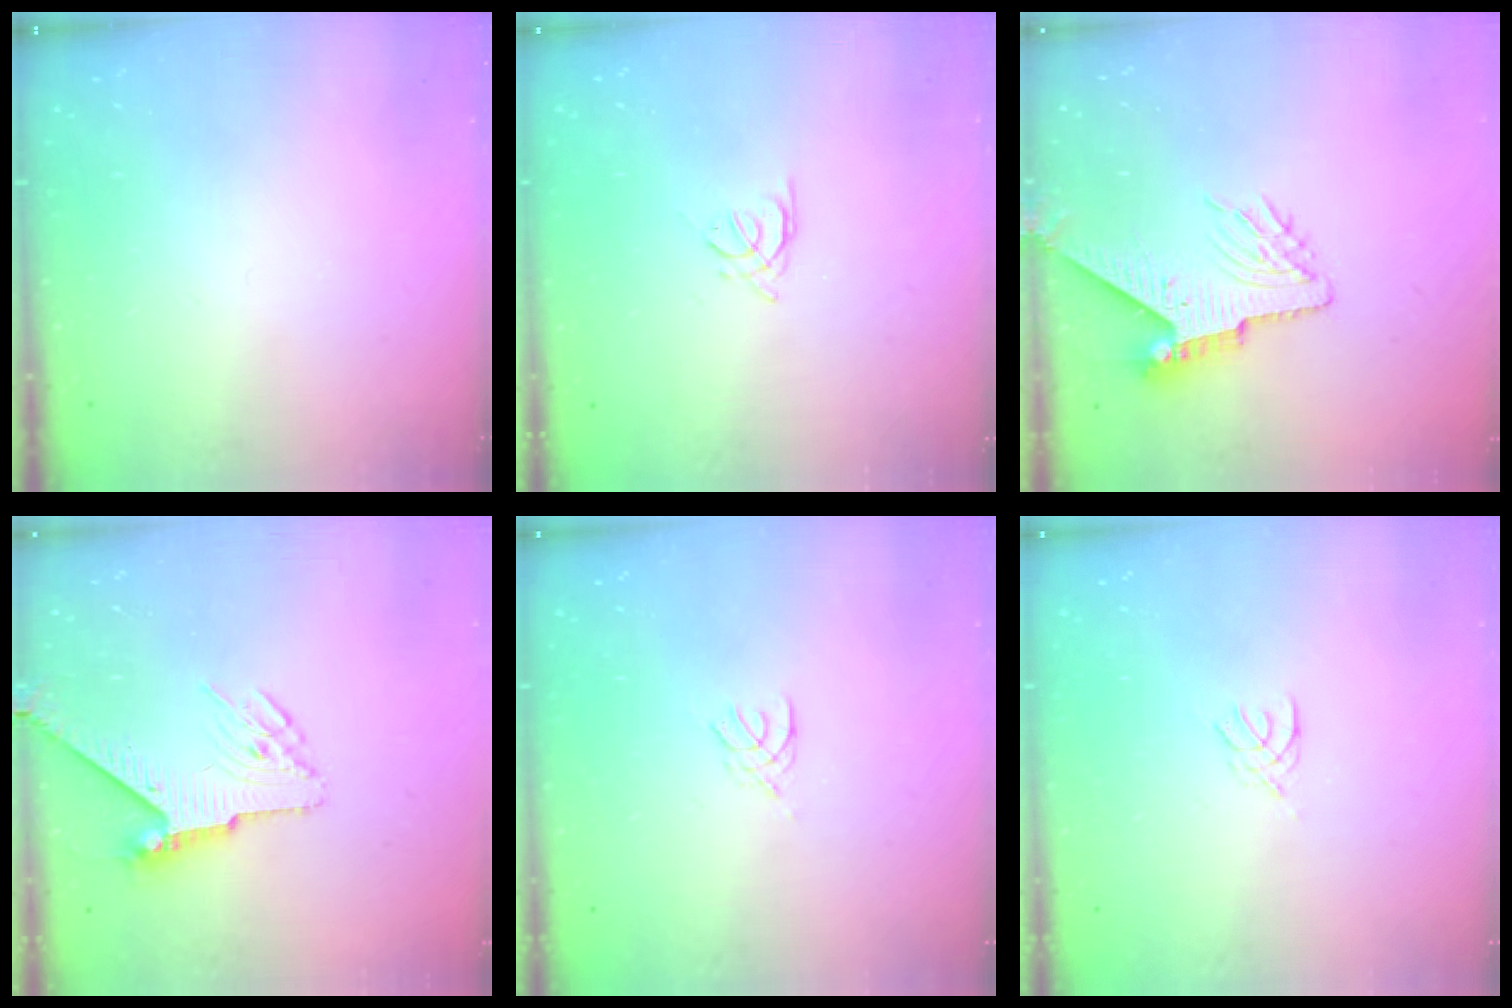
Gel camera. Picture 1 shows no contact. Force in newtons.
{"total": 2.5, "press": 2.4, "slide": 0.5}
{"total": 8.4, "press": 8.3, "slide": 1.2}
{"total": 5.9, "press": 5.8, "slide": 1.0}
{"total": 2.0, "press": 1.9, "slide": 0.4}
{"total": 2.0, "press": 1.9, "slide": 0.4}